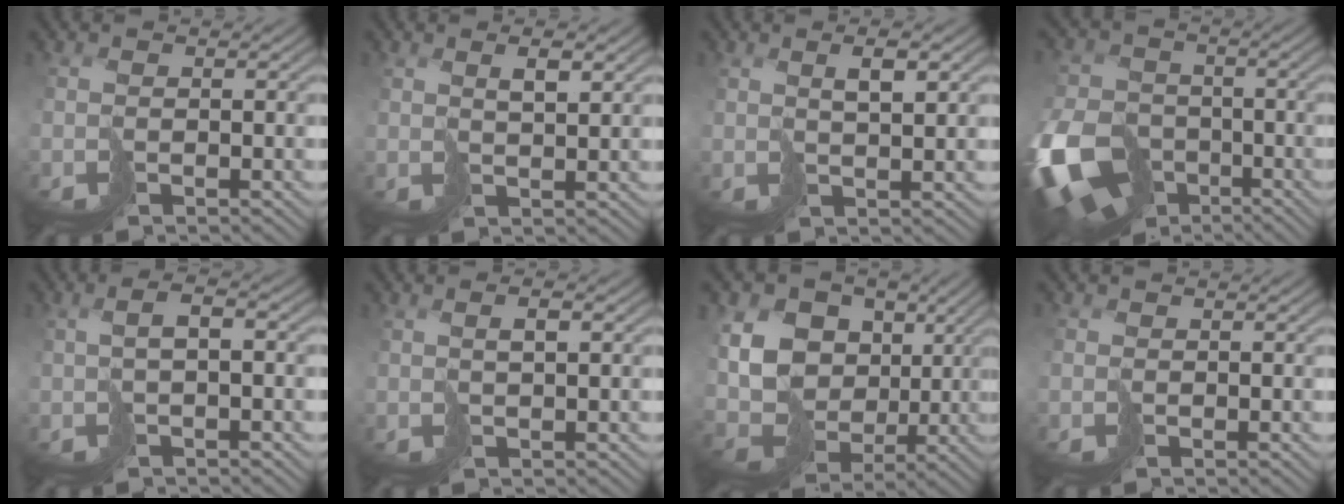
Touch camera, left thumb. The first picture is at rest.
{"total": 2.7, "force": [2.0, 0.4, 1.7], "torque": [-0.028, 0.002, 0.040]}
{"total": 3.3, "force": [2.0, 0.6, 2.5], "torque": [-0.042, 0.006, 0.041]}
{"total": 16.0, "force": [-7.0, 11.6, 8.4], "torque": [-0.248, -0.053, -0.121]}
{"total": 2.8, "force": [0.1, 0.7, 2.7], "torque": [-0.050, 0.008, 0.002]}
{"total": 1.9, "force": [1.0, 0.3, 1.5], "torque": [-0.026, 0.007, 0.021]}
{"total": 14.1, "force": [3.4, 11.6, 7.4], "torque": [-0.203, 0.016, 0.071]}
{"total": 0.6, "force": [-0.1, 0.6, 0.0], "torque": [-0.004, -0.003, -0.001]}